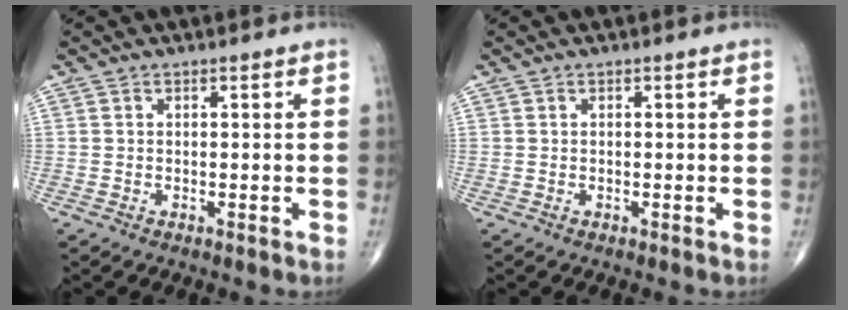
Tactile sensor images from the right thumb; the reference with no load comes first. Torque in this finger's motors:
{"motor_torque": [0.01, 0.04, -0.17, 0.13, 0.01]}